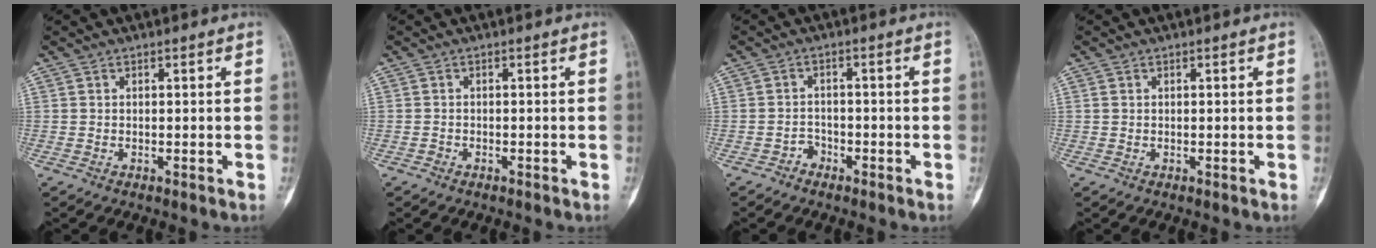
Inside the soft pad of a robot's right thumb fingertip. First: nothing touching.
{"total": 0.6, "force": [-0.5, 0.3, 0.1], "torque": [-0.002, 0.001, -0.013]}
{"total": 2.1, "force": [-1.5, 1.4, 0.2], "torque": [0.004, 0.011, -0.031]}
{"total": 0.5, "force": [0.1, 0.5, 0.3], "torque": [-0.006, 0.002, 0.003]}